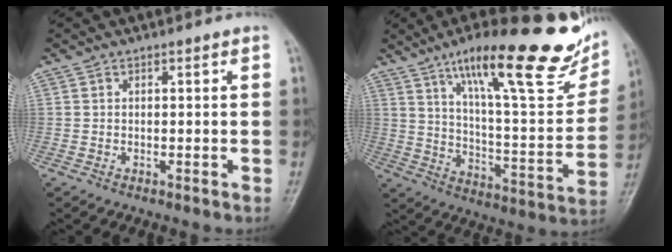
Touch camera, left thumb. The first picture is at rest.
{"total": 27.9, "force": [17.0, 6.8, 21.1], "torque": [-0.274, -0.051, 0.265]}